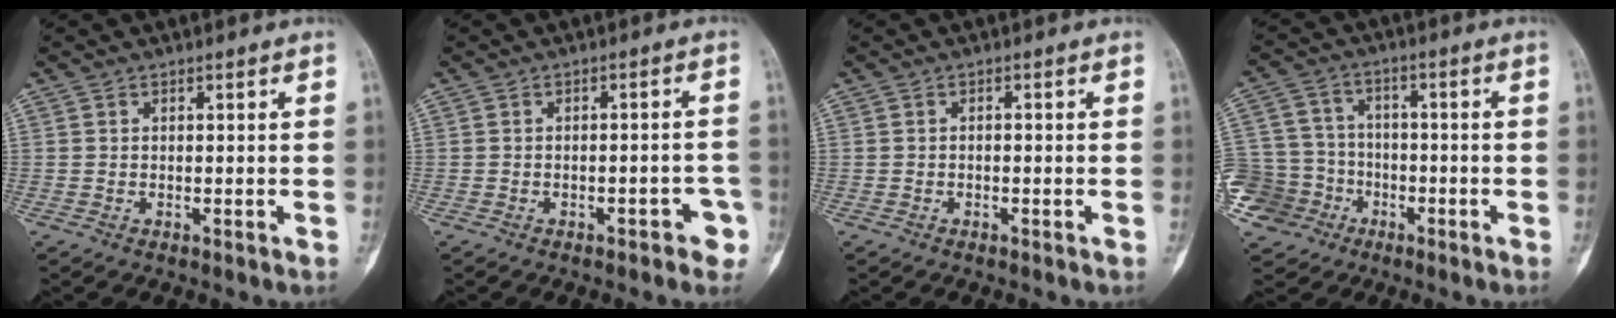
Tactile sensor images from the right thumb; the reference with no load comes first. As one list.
[{"total": 4.3, "force": [-2.2, 1.9, 3.2], "torque": [-0.029, 0.024, -0.023]}, {"total": 0.5, "force": [-0.3, 0.3, 0.4], "torque": [-0.005, 0.005, -0.007]}, {"total": 11.3, "force": [-5.2, 9.8, 2.1], "torque": [-0.039, 0.040, -0.089]}]